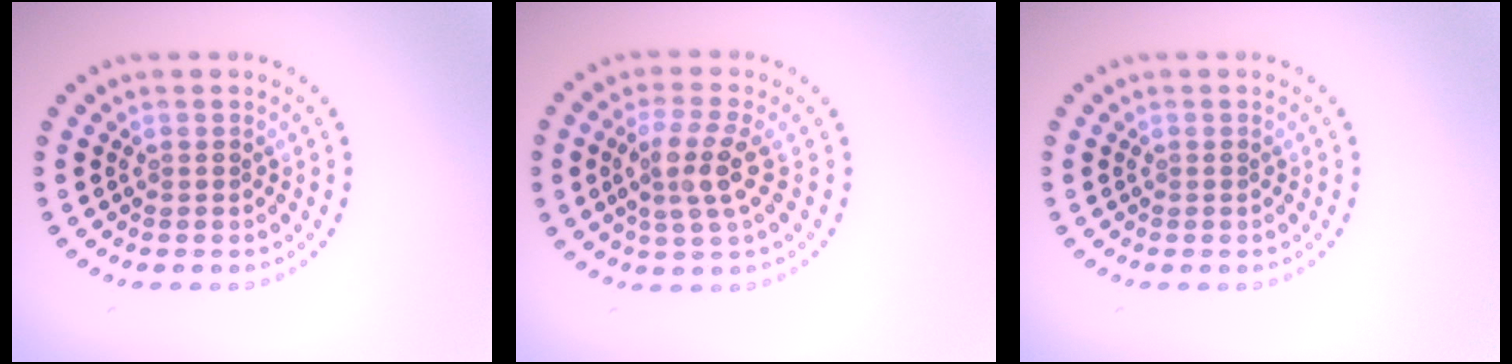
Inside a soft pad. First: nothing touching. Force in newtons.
{"total": 3.4, "press": 2.9, "slide": 1.9}
{"total": 0.0}